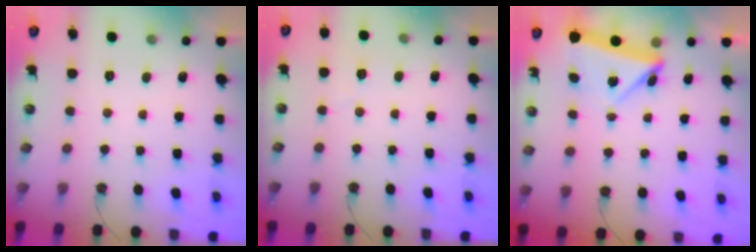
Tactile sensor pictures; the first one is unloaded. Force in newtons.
{"total": 4.1, "press": 3.7, "slide": 1.8}
{"total": 6.6, "press": 6.5, "slide": 1.1}